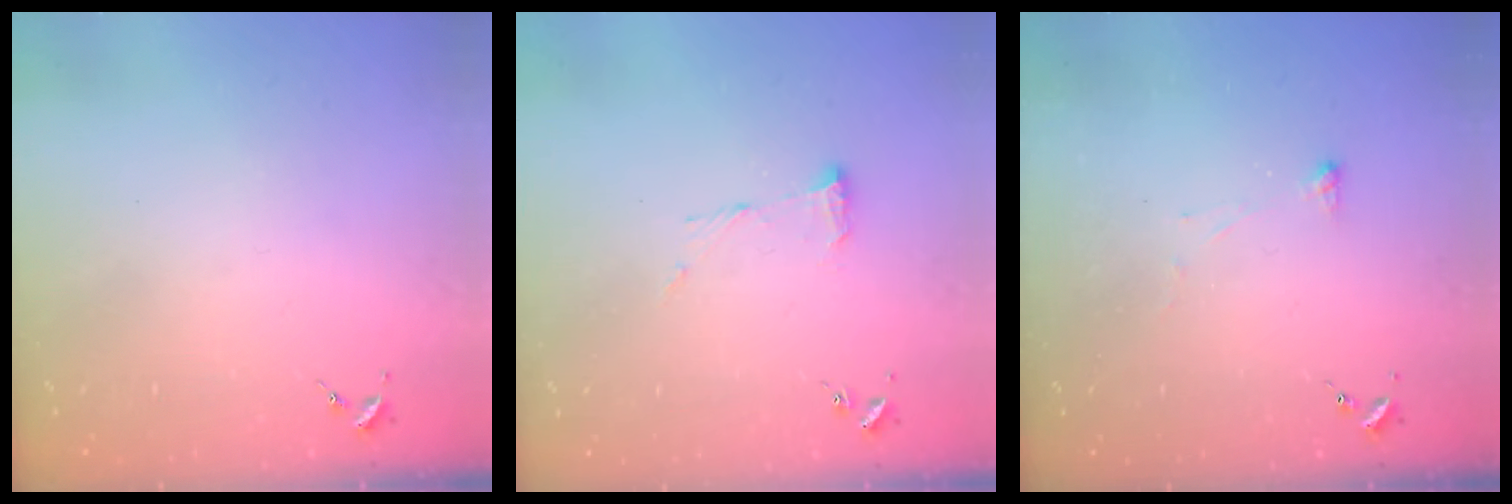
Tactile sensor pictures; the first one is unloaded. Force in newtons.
{"total": 8.1, "press": 8.1, "slide": 0.2}
{"total": 2.9, "press": 2.8, "slide": 0.4}